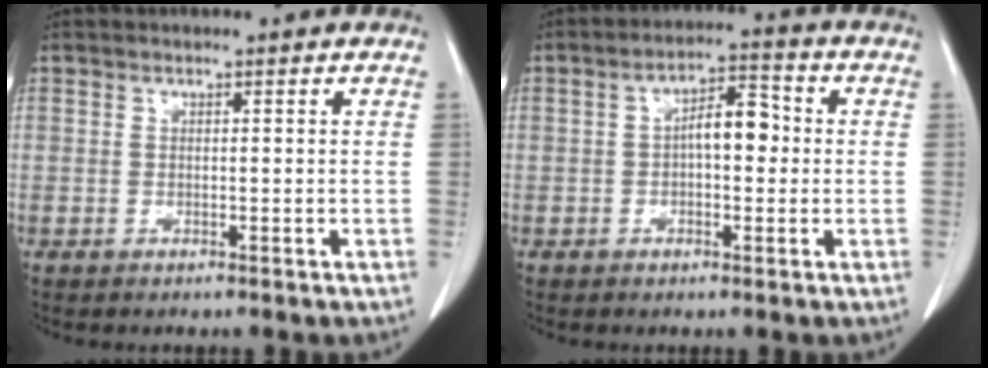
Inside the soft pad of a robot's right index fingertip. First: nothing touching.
{"total": 6.2, "force": [0.1, 2.5, 5.6], "torque": [-0.094, 0.023, -0.003]}